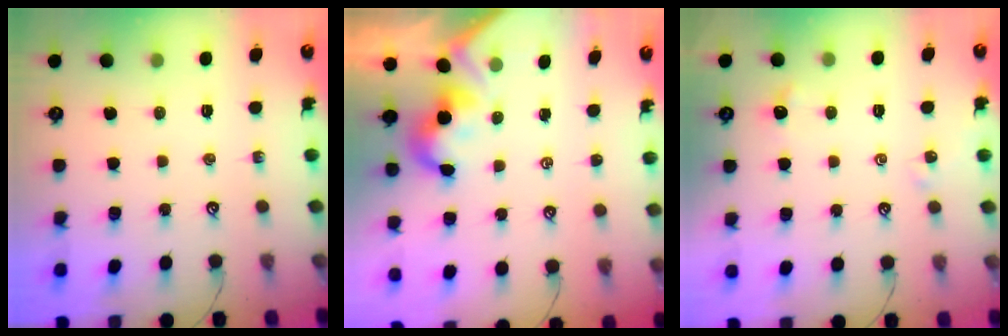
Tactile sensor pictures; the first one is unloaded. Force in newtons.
{"total": 2.0, "press": 1.9, "slide": 0.5}
{"total": 1.9, "press": 1.8, "slide": 0.5}